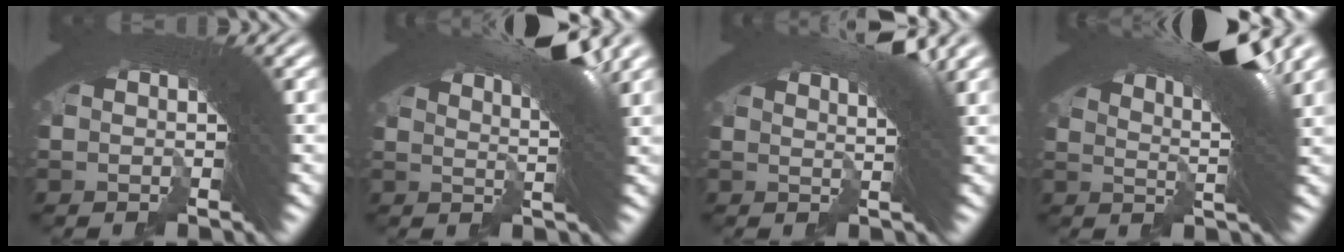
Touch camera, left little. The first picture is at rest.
{"total": 9.1, "force": [5.2, 1.5, 7.3], "torque": [-0.085, 0.029, 0.071]}
{"total": 5.8, "force": [3.9, -0.1, 4.3], "torque": [-0.049, 0.016, 0.056]}
{"total": 12.1, "force": [6.1, 2.8, 10.0], "torque": [-0.123, 0.039, 0.080]}